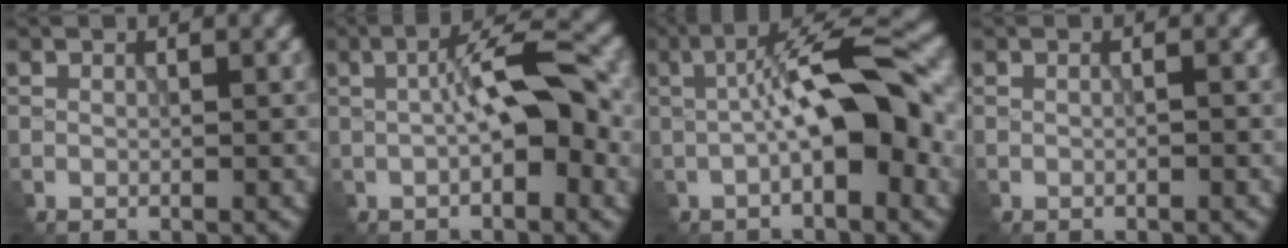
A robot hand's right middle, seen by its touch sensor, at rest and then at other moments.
{"total": 7.0, "force": [0.0, 2.4, 6.5], "torque": [-0.101, 0.006, -0.005]}
{"total": 9.5, "force": [-0.4, 3.1, 9.0], "torque": [-0.135, 0.015, -0.012]}
{"total": 0.6, "force": [-0.3, 0.0, 0.5], "torque": [-0.011, -0.001, -0.005]}